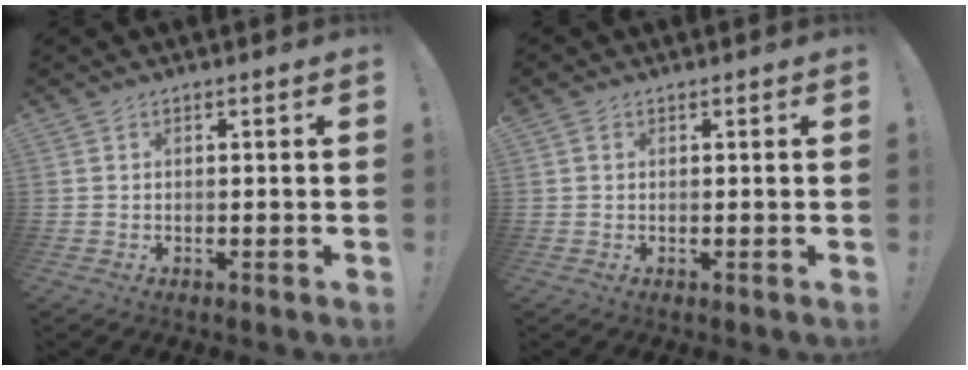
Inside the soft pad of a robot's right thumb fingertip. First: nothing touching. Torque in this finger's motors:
{"motor_torque": [0.32, 1.69, 0.70, -0.03, 0.01]}